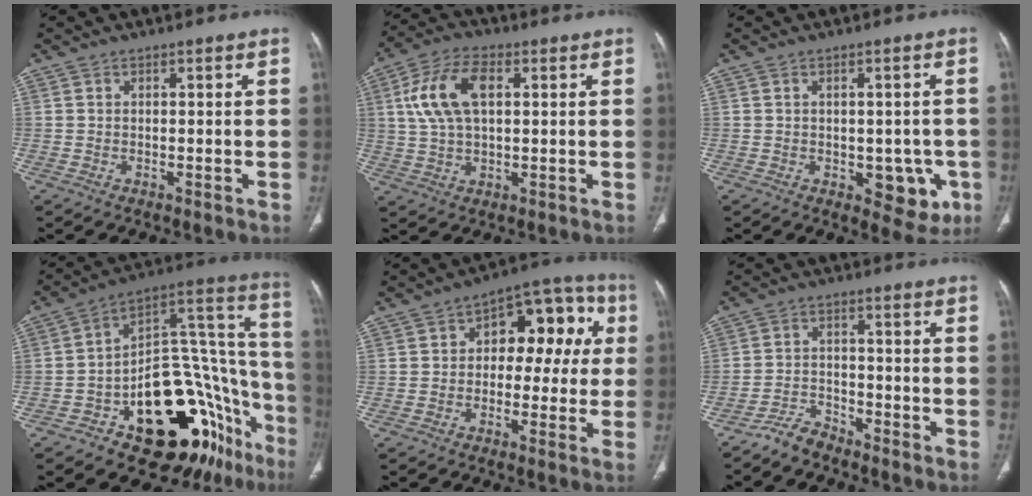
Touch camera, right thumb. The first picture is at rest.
{"total": 11.7, "force": [2.9, 6.4, 9.4], "torque": [-0.190, 0.014, 0.054]}
{"total": 7.7, "force": [-2.2, 4.5, 5.9], "torque": [-0.034, 0.000, -0.017]}
{"total": 28.5, "force": [-15.0, 13.8, 19.9], "torque": [-0.142, 0.135, -0.212]}
{"total": 14.7, "force": [2.2, 8.8, 11.6], "torque": [-0.098, 0.046, 0.021]}
{"total": 4.0, "force": [-3.8, 1.2, 0.6], "torque": [-0.011, 0.018, -0.075]}